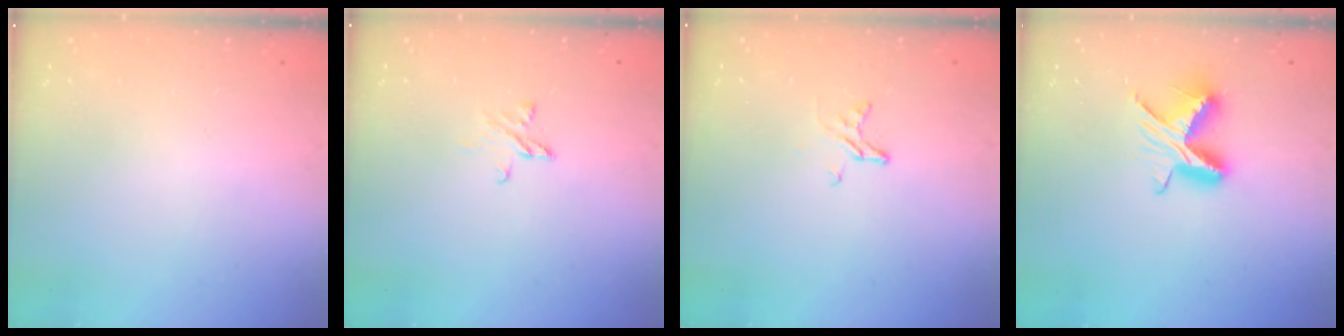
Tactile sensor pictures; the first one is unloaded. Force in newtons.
{"total": 3.4, "press": 3.3, "slide": 0.3}
{"total": 3.9, "press": 3.9, "slide": 0.4}
{"total": 10.5, "press": 10.5, "slide": 0.1}